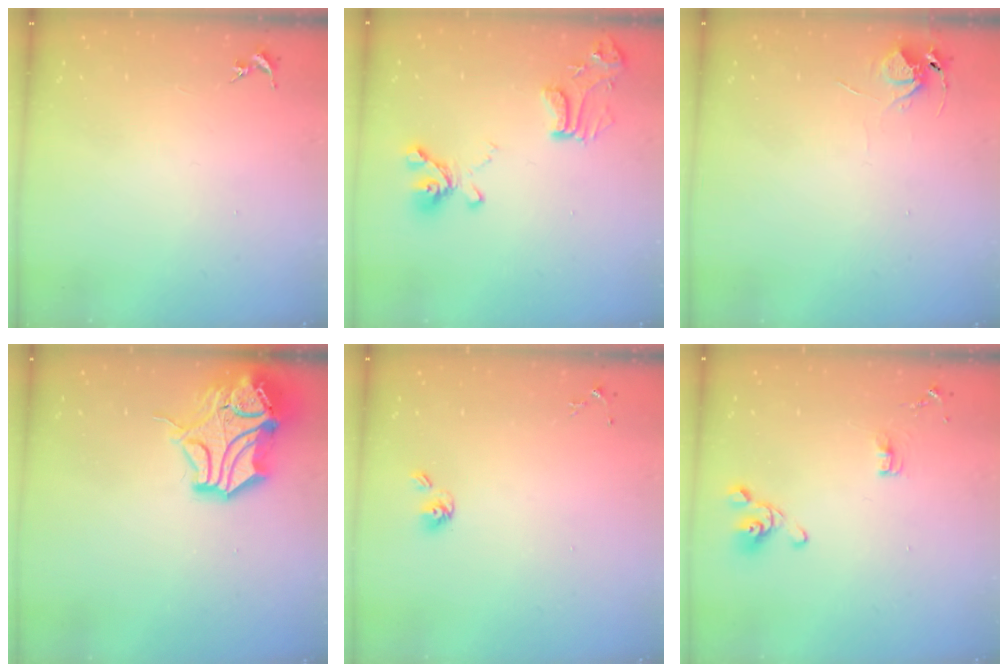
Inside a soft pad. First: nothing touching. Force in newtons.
{"total": 14.3, "press": 14.2, "slide": 1.7}
{"total": 5.7, "press": 5.7, "slide": 0.3}
{"total": 16.4, "press": 16.3, "slide": 2.2}
{"total": 5.6, "press": 5.1, "slide": 2.3}
{"total": 7.7, "press": 7.3, "slide": 2.3}